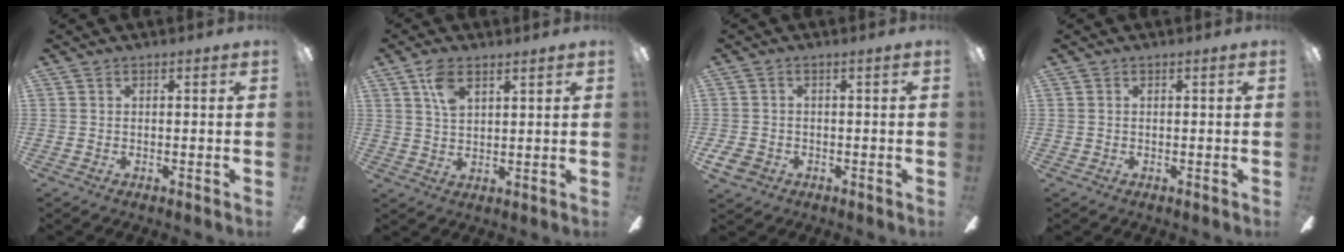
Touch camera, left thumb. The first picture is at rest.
{"total": 6.0, "force": [3.6, 2.7, 3.9], "torque": [-0.078, -0.001, 0.065]}
{"total": 3.7, "force": [-1.8, 2.4, 2.2], "torque": [-0.053, 0.005, -0.036]}
{"total": 0.0}